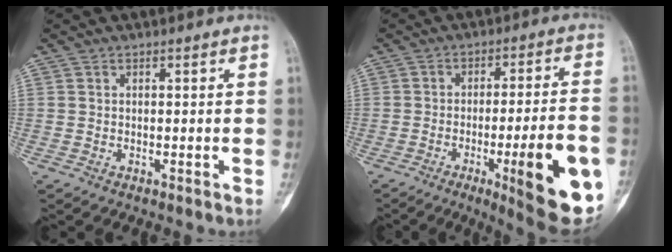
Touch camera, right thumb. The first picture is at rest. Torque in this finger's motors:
{"motor_torque": [2.25, 2.11, 1.43, -1.34, 0.41]}